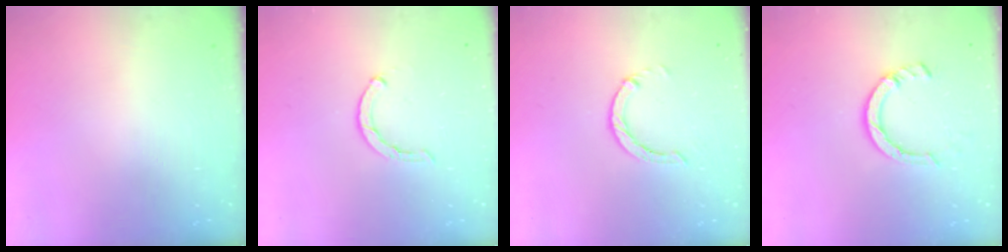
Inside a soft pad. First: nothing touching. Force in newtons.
{"total": 0.5, "press": 0.5, "slide": 0.2}
{"total": 1.0, "press": 0.9, "slide": 0.3}
{"total": 6.7, "press": 6.7, "slide": 0.9}